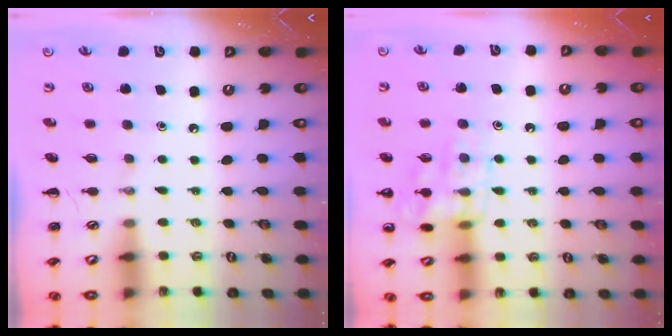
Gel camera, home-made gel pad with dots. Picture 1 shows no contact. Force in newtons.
{"total": 13.0, "press": 13.0, "slide": 0.9}